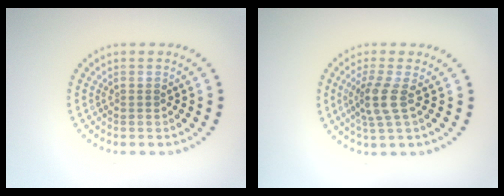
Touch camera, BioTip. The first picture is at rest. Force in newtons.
{"total": 2.6, "press": 2.0, "slide": 1.7}